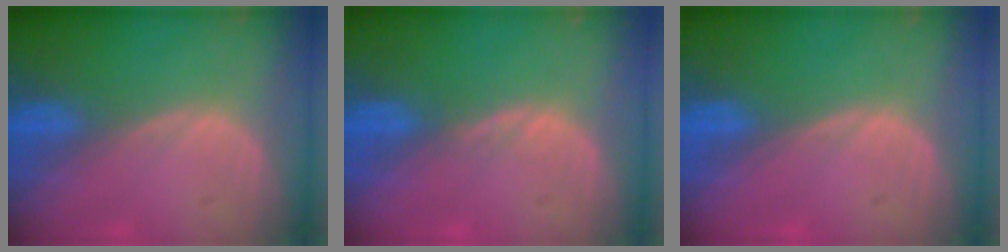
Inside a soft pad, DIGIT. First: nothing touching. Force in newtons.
{"total": 0.7, "press": 0.7, "slide": 0.2}
{"total": 0.0}